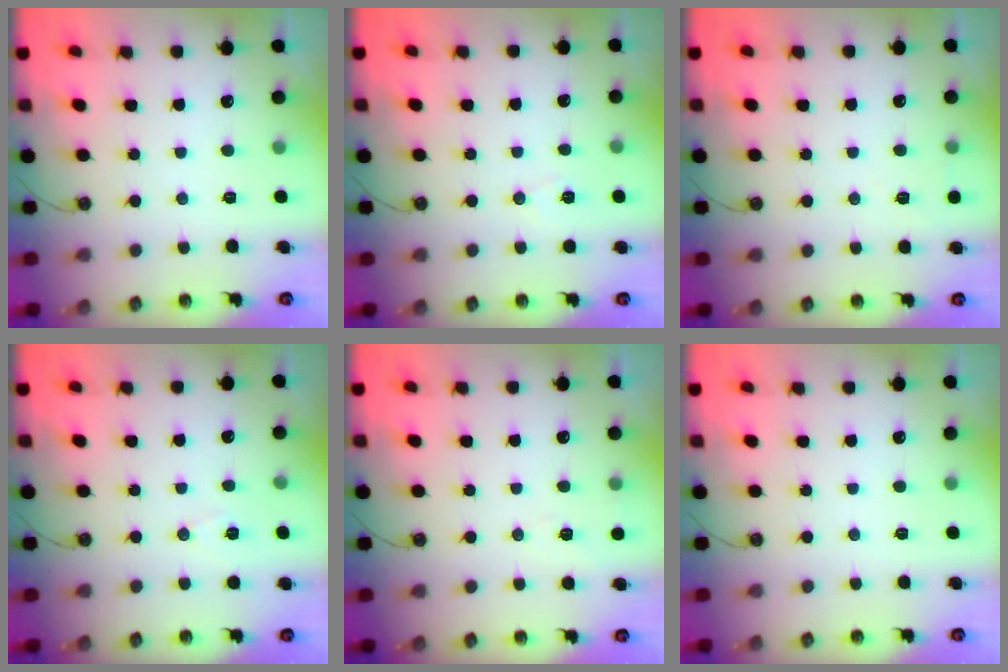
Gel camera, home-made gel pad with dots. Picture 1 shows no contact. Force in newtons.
{"total": 6.4, "press": 4.7, "slide": 4.4}
{"total": 3.9, "press": 2.5, "slide": 3.0}
{"total": 7.2, "press": 5.7, "slide": 4.3}
{"total": 5.1, "press": 4.9, "slide": 1.4}
{"total": 0.0}